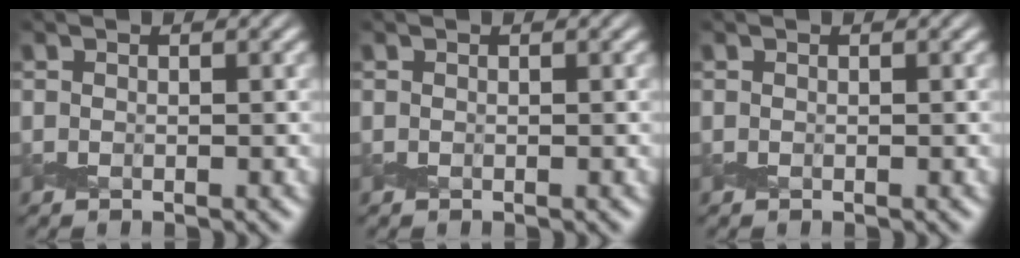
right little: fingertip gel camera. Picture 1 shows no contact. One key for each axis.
{"total": 0.0}
{"total": 0.0}